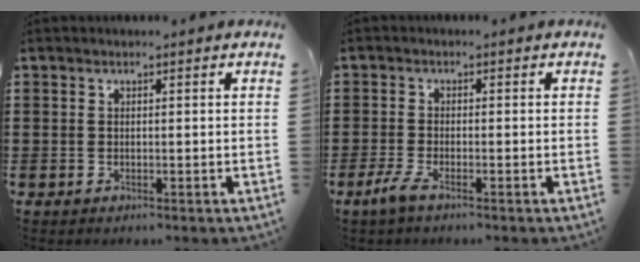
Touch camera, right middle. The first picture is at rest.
{"total": 2.9, "force": [-1.7, 0.5, 2.2], "torque": [-0.058, -0.006, -0.039]}